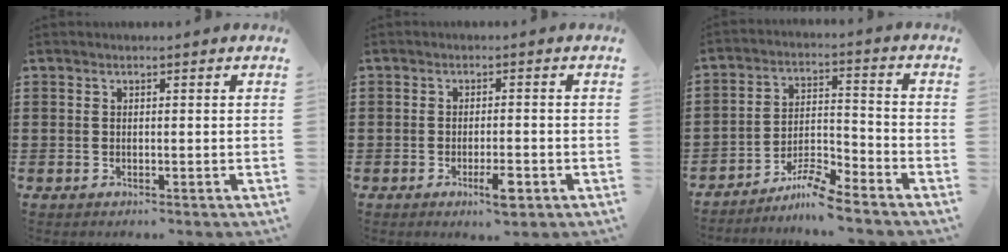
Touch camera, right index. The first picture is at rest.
{"total": 3.8, "force": [-1.8, 1.0, 3.2], "torque": [-0.057, -0.003, -0.032]}
{"total": 6.5, "force": [-5.9, 0.6, 2.7], "torque": [-0.052, 0.006, -0.114]}